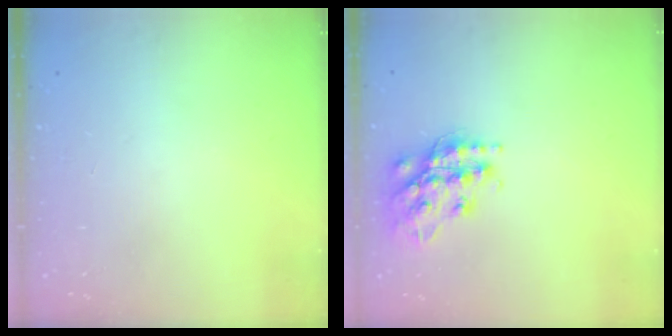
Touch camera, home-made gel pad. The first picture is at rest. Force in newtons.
{"total": 17.4, "press": 17.4, "slide": 1.4}